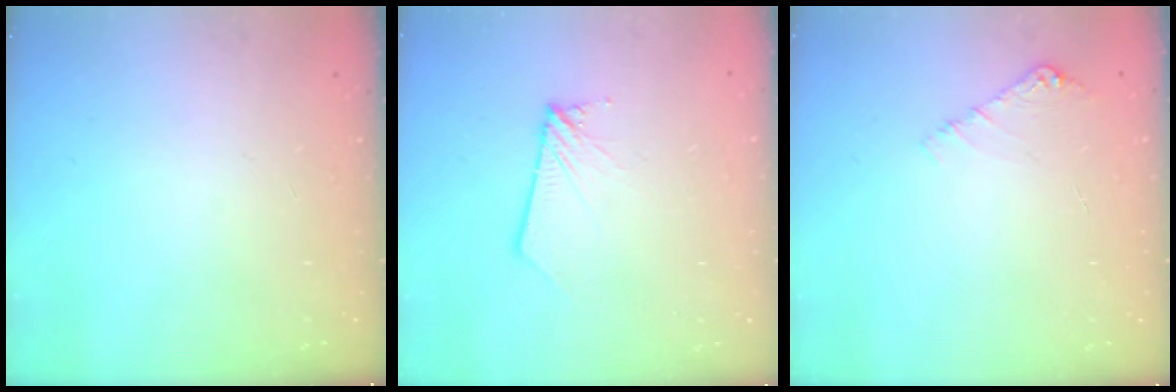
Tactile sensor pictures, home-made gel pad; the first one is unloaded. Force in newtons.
{"total": 2.7, "press": 2.7, "slide": 0.2}
{"total": 4.3, "press": 4.3, "slide": 0.5}